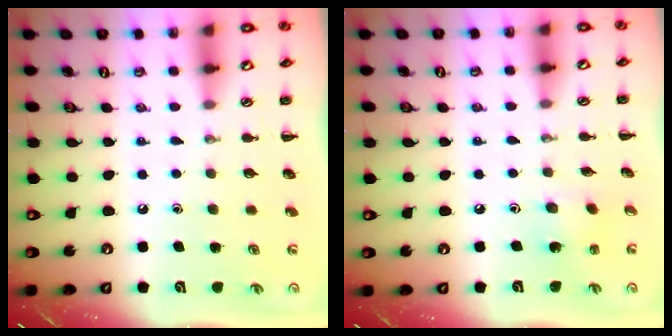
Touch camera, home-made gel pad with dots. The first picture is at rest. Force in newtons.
{"total": 1.7, "press": 1.6, "slide": 0.7}